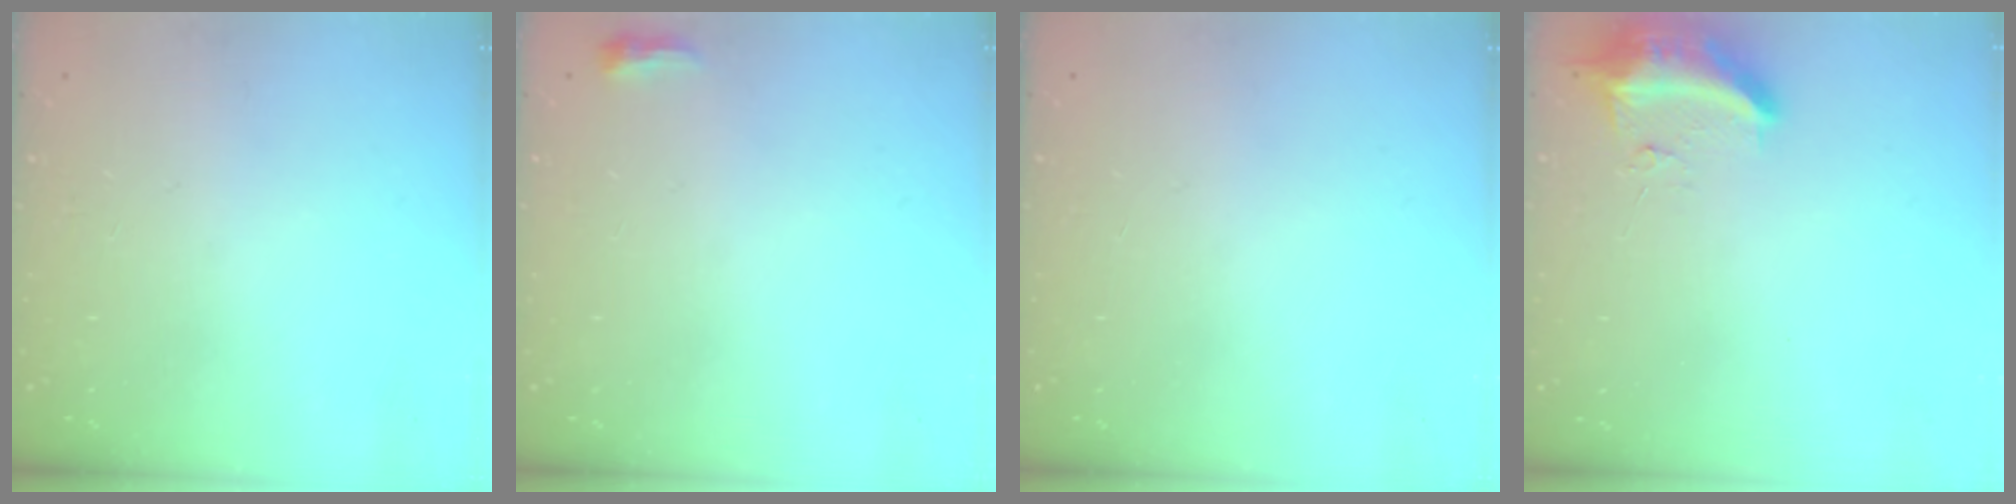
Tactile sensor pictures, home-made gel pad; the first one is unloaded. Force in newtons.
{"total": 3.4, "press": 3.3, "slide": 0.8}
{"total": 0.0}
{"total": 10.6, "press": 9.7, "slide": 4.1}